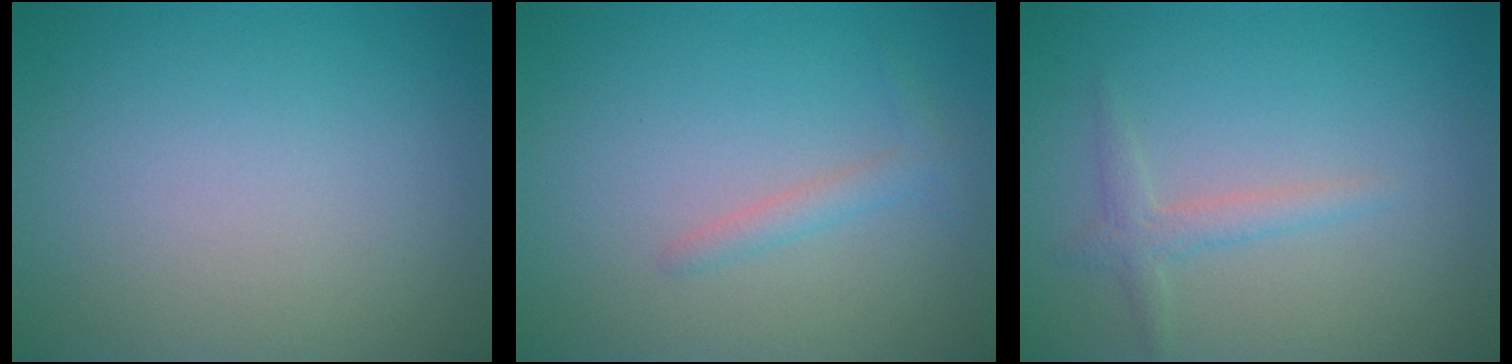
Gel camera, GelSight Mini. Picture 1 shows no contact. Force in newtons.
{"total": 1.3, "press": 1.3, "slide": 0.1}
{"total": 1.6, "press": 1.6, "slide": 0.1}